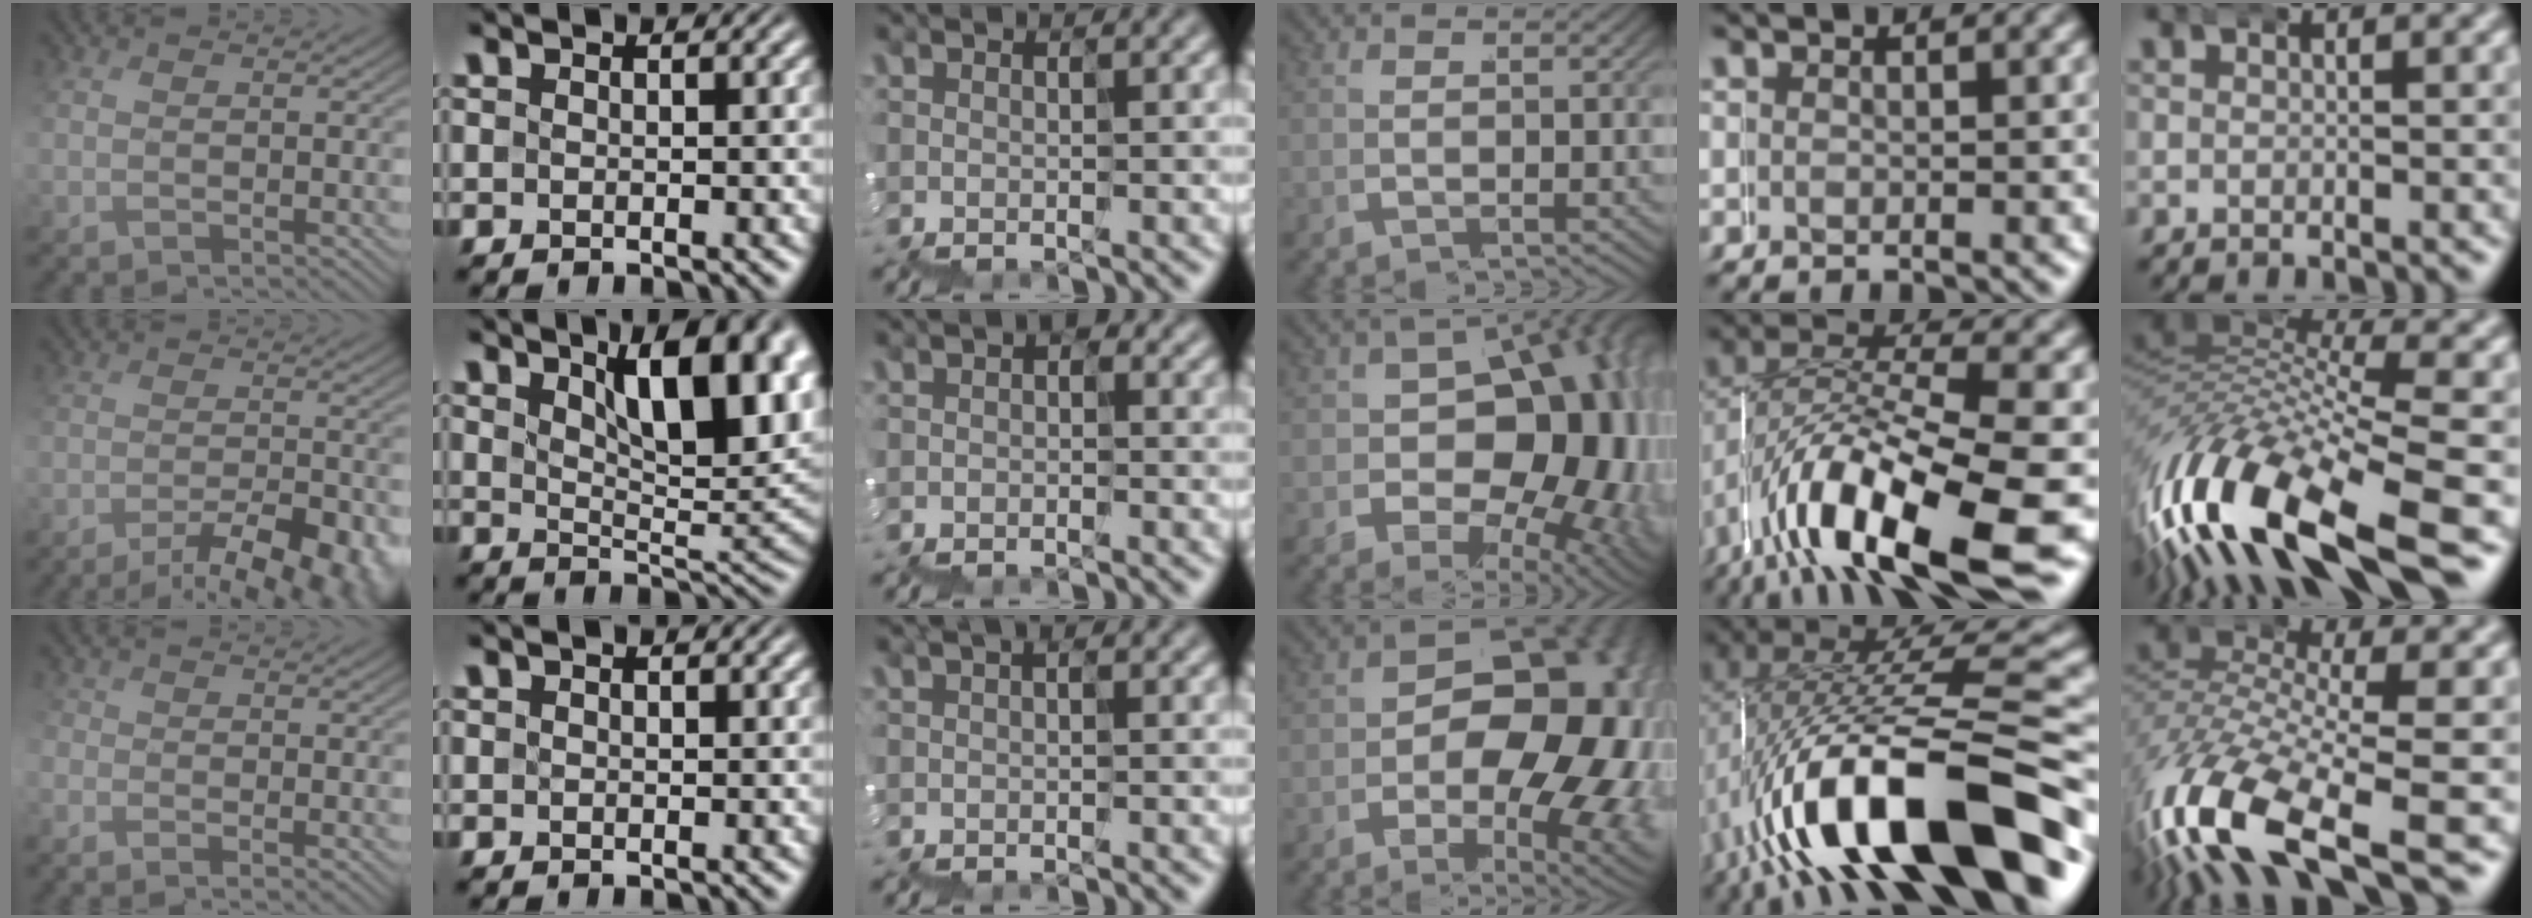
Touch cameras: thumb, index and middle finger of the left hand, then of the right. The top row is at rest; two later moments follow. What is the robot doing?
{"motion": "wrap", "object": "duck tape"}